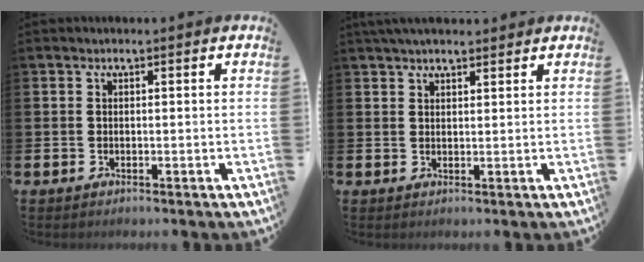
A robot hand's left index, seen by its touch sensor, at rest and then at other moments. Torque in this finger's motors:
{"motor_torque": [0.93, -1.21, 0.56, 0.16]}